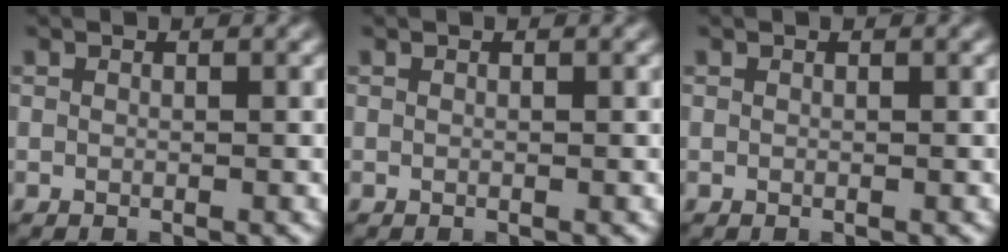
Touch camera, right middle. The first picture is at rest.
{"total": 0.0}
{"total": 0.0}